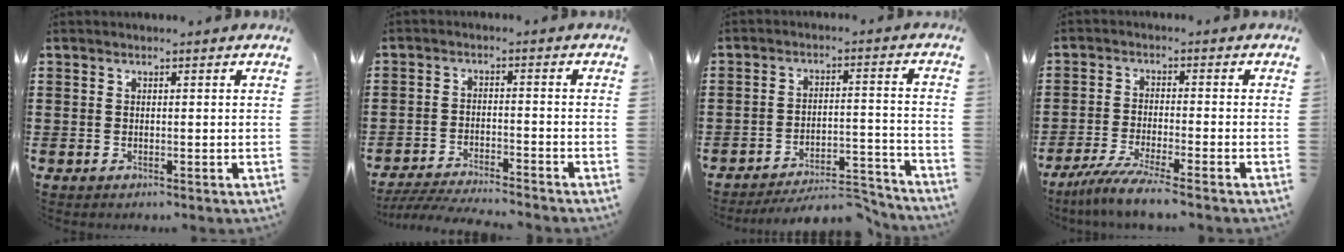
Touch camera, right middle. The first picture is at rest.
{"total": 4.0, "force": [-3.8, -0.1, 1.1], "torque": [-0.025, -0.005, -0.079]}
{"total": 6.1, "force": [-5.5, 0.7, 2.6], "torque": [-0.041, 0.006, -0.104]}
{"total": 4.7, "force": [-3.9, -0.5, 2.6], "torque": [-0.061, -0.021, -0.076]}